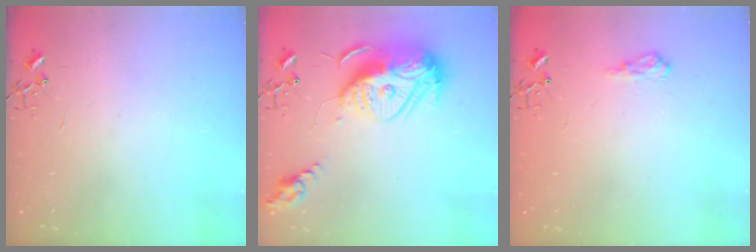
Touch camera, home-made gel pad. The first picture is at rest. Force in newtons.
{"total": 17.7, "press": 17.6, "slide": 1.6}
{"total": 9.0, "press": 9.0, "slide": 0.9}